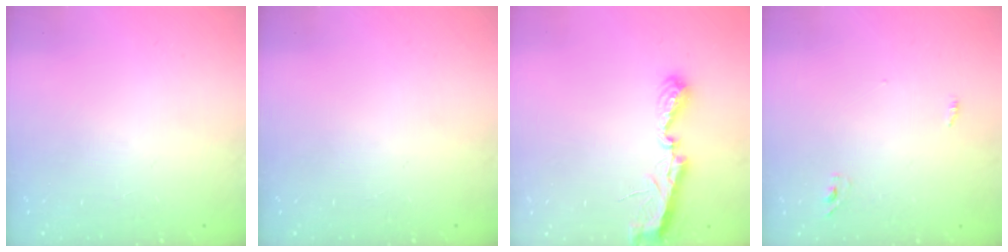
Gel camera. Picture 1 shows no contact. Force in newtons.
{"total": 0.0}
{"total": 7.2, "press": 7.2, "slide": 0.1}
{"total": 2.9, "press": 2.7, "slide": 1.0}